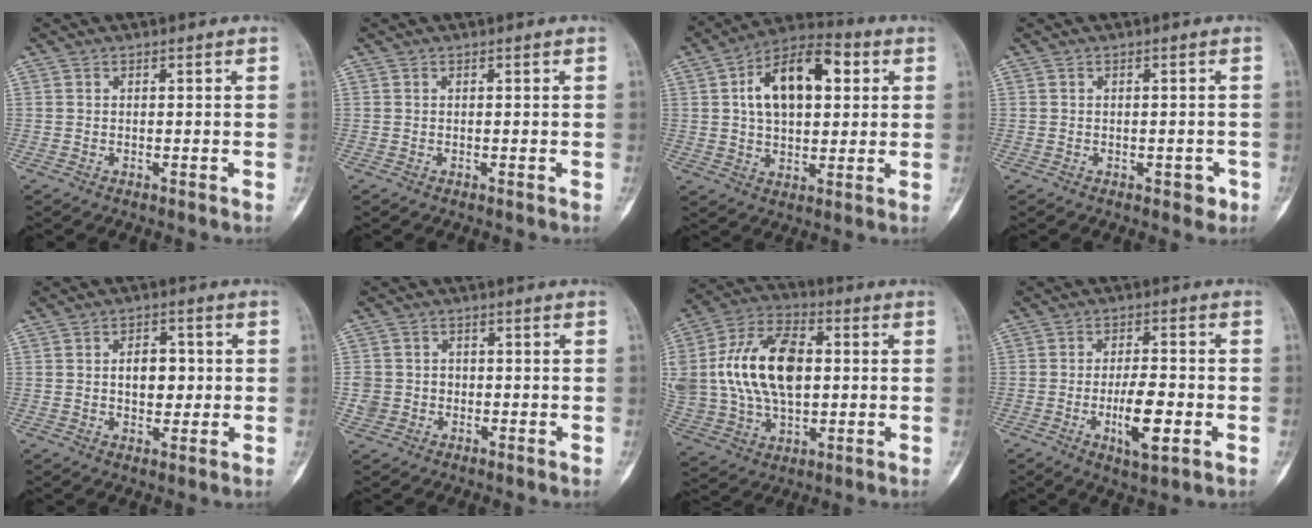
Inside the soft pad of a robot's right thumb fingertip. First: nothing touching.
{"total": 0.0}
{"total": 16.1, "force": [4.1, 9.1, 12.6], "torque": [-0.184, 0.016, 0.061]}
{"total": 2.3, "force": [-1.0, 1.4, 1.5], "torque": [-0.005, 0.009, -0.009]}
{"total": 6.2, "force": [0.3, 4.0, 4.7], "torque": [-0.039, 0.002, 0.005]}
{"total": 4.2, "force": [-0.6, 4.0, 1.1], "torque": [0.002, 0.011, -0.007]}
{"total": 22.9, "force": [2.4, 14.4, 17.6], "torque": [-0.352, 0.013, 0.049]}
{"total": 8.9, "force": [-2.5, 3.1, 7.9], "torque": [-0.128, 0.006, -0.039]}